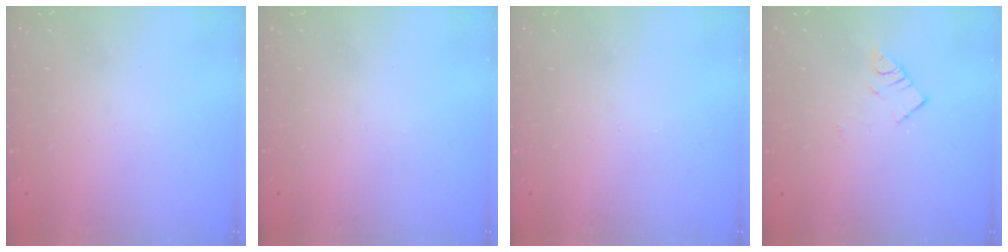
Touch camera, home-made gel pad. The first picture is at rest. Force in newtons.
{"total": 0.0}
{"total": 0.0}
{"total": 4.4, "press": 4.4, "slide": 0.2}